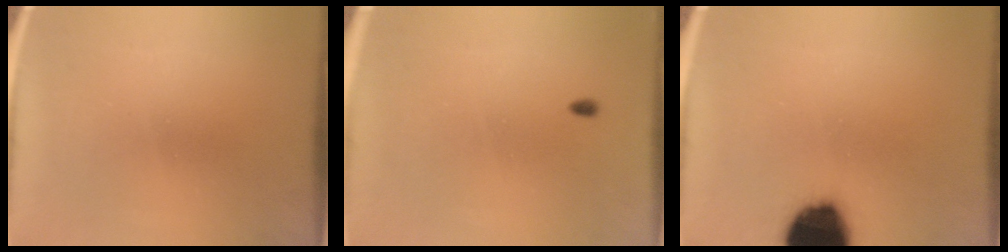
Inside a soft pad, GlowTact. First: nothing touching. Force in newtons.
{"total": 0.7}
{"total": 18.9}